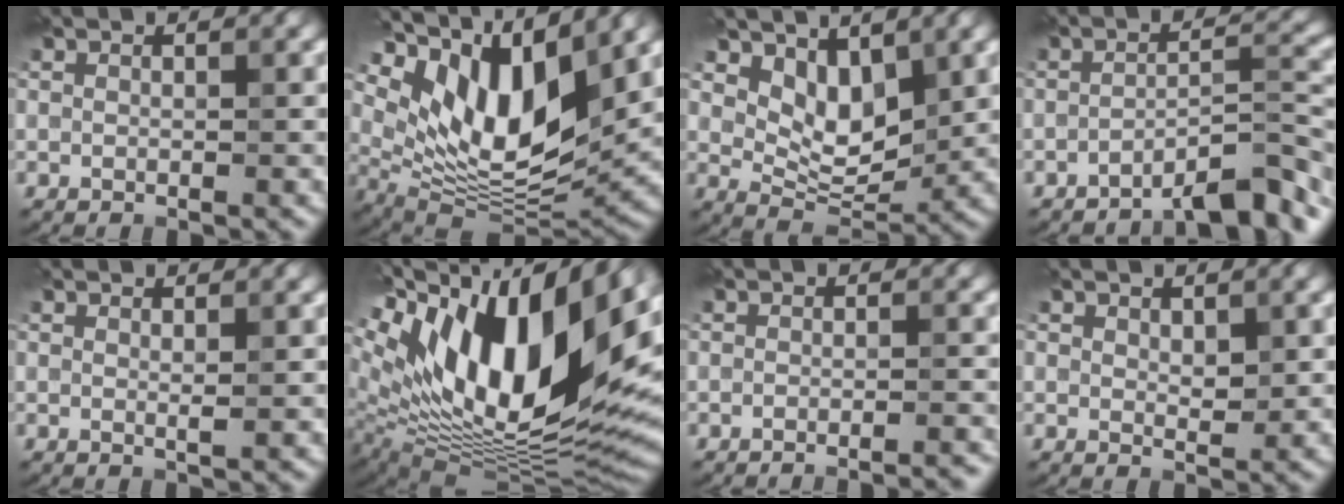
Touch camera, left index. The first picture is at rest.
{"total": 13.1, "force": [6.0, 5.9, 10.0], "torque": [-0.183, -0.001, 0.118]}
{"total": 4.6, "force": [2.2, 2.6, 3.1], "torque": [-0.057, -0.017, 0.036]}
{"total": 6.4, "force": [-4.9, 1.0, 3.9], "torque": [-0.058, 0.010, -0.079]}
{"total": 0.9, "force": [0.4, 0.1, 0.7], "torque": [-0.013, -0.001, 0.005]}
{"total": 18.4, "force": [6.0, 8.1, 15.3], "torque": [-0.281, 0.017, 0.102]}
{"total": 3.4, "force": [-3.0, 0.6, 1.4], "torque": [-0.011, 0.013, -0.047]}
{"total": 1.5, "force": [0.6, 0.8, 1.1], "torque": [-0.019, -0.004, 0.014]}